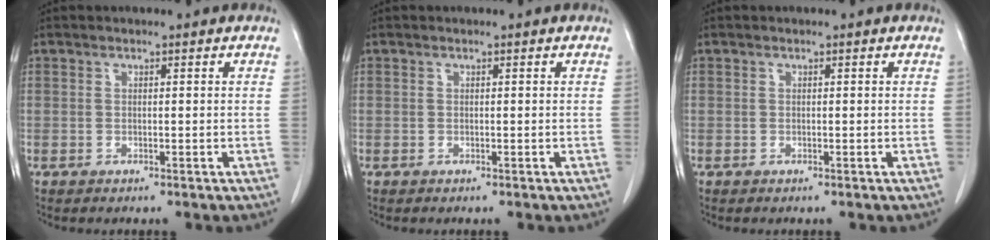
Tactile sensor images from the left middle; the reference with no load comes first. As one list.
[{"total": 0.0}, {"total": 0.0}]